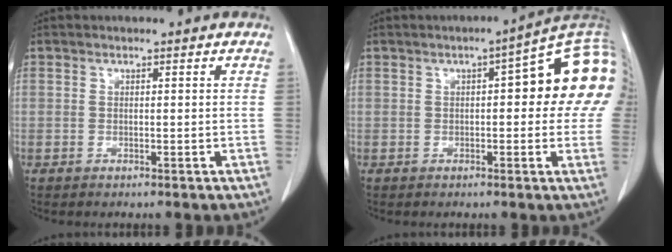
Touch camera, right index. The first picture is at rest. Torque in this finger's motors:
{"motor_torque": [1.29, 0.81, 0.36, 0.06]}